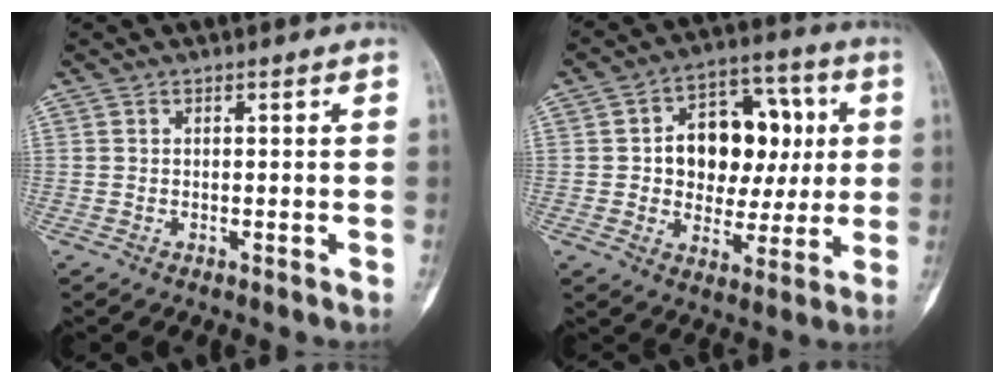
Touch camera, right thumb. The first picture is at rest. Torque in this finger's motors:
{"motor_torque": [0.18, 0.34, 0.24, -0.12, 0.06]}